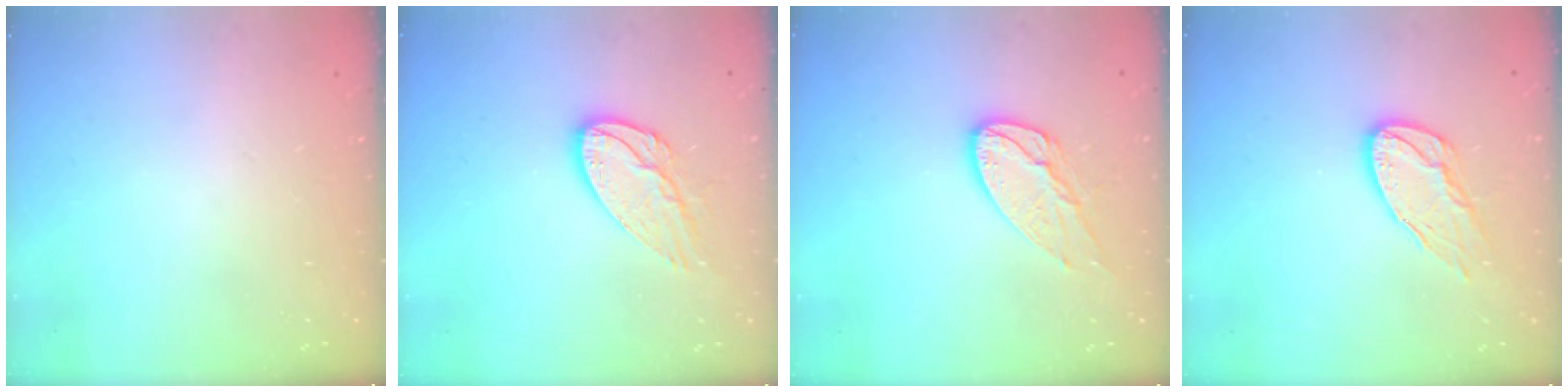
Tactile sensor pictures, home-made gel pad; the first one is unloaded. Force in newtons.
{"total": 13.0, "press": 13.0, "slide": 1.0}
{"total": 11.3, "press": 11.3, "slide": 0.8}
{"total": 11.3, "press": 11.3, "slide": 0.9}